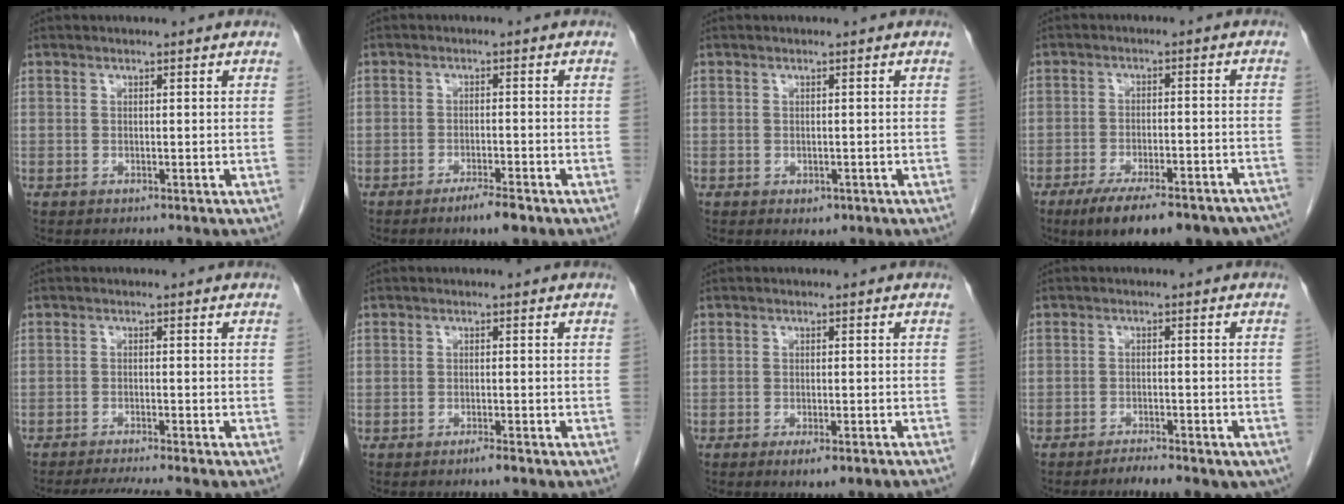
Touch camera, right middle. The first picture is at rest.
{"total": 3.5, "force": [-2.5, 0.5, 2.4], "torque": [-0.041, -0.002, -0.040]}
{"total": 1.4, "force": [-0.6, 0.9, 0.8], "torque": [-0.010, 0.000, -0.002]}
{"total": 20.2, "force": [-16.3, 5.2, 10.7], "torque": [-0.114, 0.004, -0.214]}
{"total": 6.2, "force": [-5.6, -0.7, 2.8], "torque": [-0.035, -0.014, -0.087]}
{"total": 1.4, "force": [-1.1, 0.2, 0.8], "torque": [-0.017, -0.002, -0.016]}
{"total": 3.9, "force": [-2.6, 0.6, 2.9], "torque": [-0.034, -0.007, -0.033]}
{"total": 7.4, "force": [-5.4, 2.2, 4.5], "torque": [-0.053, 0.001, -0.072]}